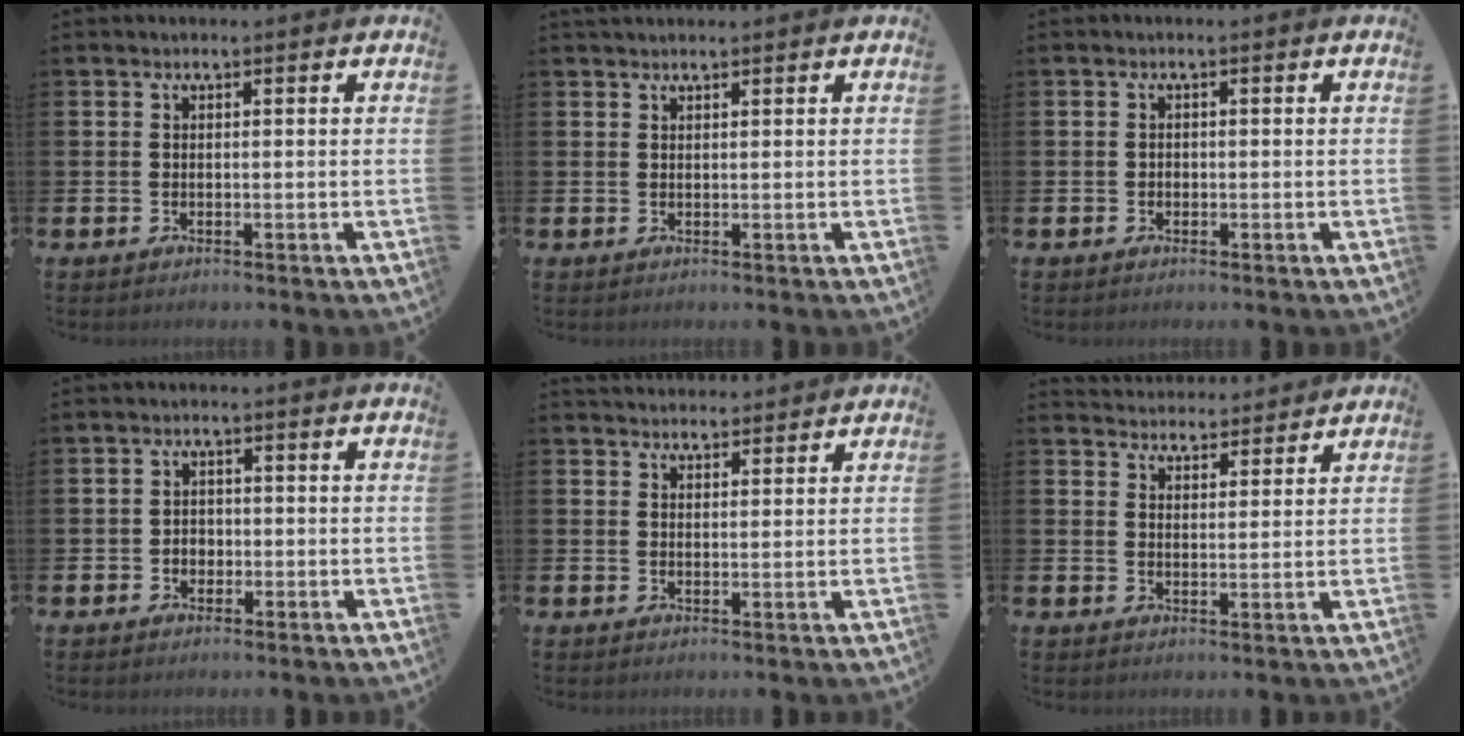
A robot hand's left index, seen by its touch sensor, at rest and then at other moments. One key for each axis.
{"total": 0.9, "fx": 0.9, "fy": 0.1, "fz": 0.1, "tx": 0.003, "ty": -0.001, "tz": 0.015}
{"total": 0.6, "fx": -0.3, "fy": 0.5, "fz": 0.1, "tx": -0.011, "ty": 0.007, "tz": -0.005}
{"total": 1.9, "fx": -0.5, "fy": 1.6, "fz": 0.8, "tx": -0.009, "ty": 0.003, "tz": -0.015}
{"total": 2.7, "fx": 2.6, "fy": 0.7, "fz": 0.0, "tx": 0.001, "ty": -0.014, "tz": 0.047}
{"total": 3.9, "fx": 3.9, "fy": 0.6, "fz": -0.4, "tx": -0.006, "ty": -0.023, "tz": 0.071}